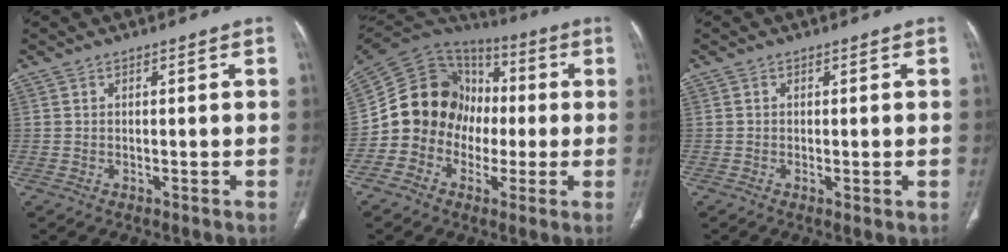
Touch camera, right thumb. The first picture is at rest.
{"total": 16.9, "force": [-2.2, 14.9, 7.7], "torque": [-0.107, 0.057, -0.045]}
{"total": 1.1, "force": [-0.2, 0.3, 1.0], "torque": [-0.021, -0.005, -0.004]}